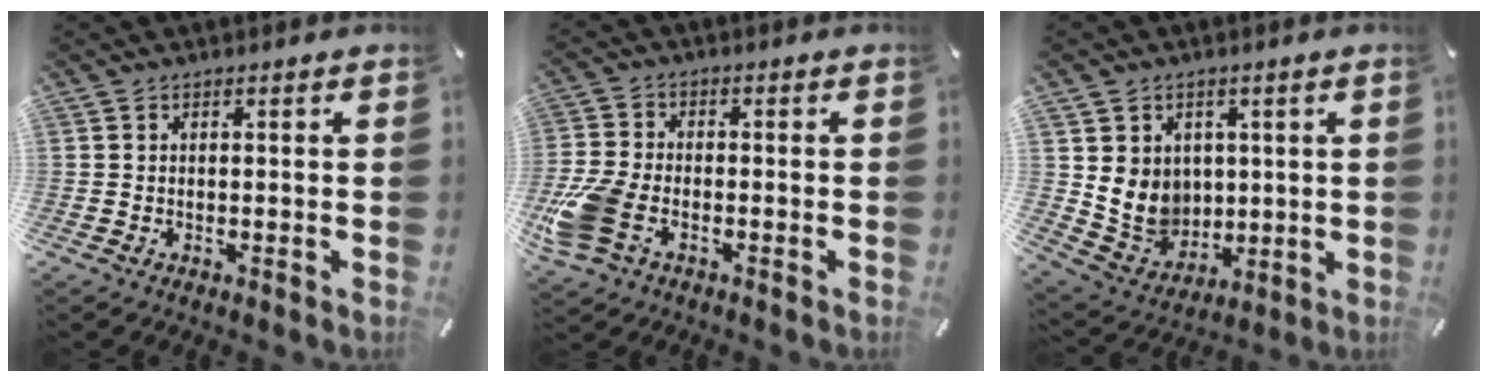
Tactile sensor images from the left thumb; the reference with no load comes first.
{"total": 10.8, "force": [-4.4, 6.7, 7.2], "torque": [-0.163, 0.006, -0.078]}
{"total": 9.5, "force": [2.1, 9.0, 2.2], "torque": [-0.052, -0.021, 0.051]}